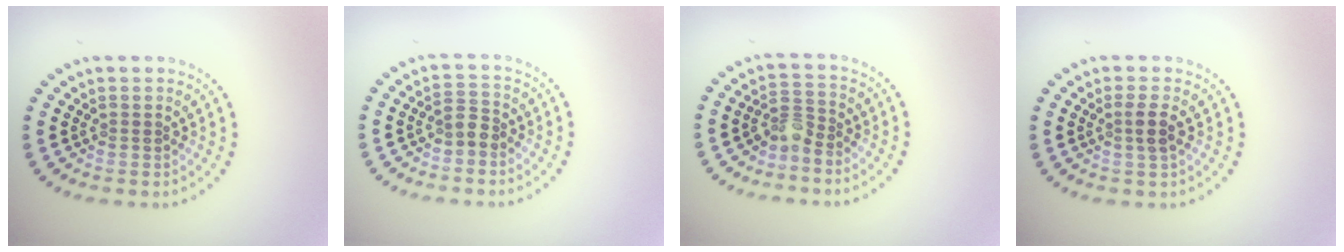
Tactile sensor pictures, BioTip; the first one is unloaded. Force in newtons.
{"total": 1.7, "press": 1.4, "slide": 0.9}
{"total": 2.1, "press": 1.5, "slide": 1.5}
{"total": 1.6, "press": 1.3, "slide": 0.9}